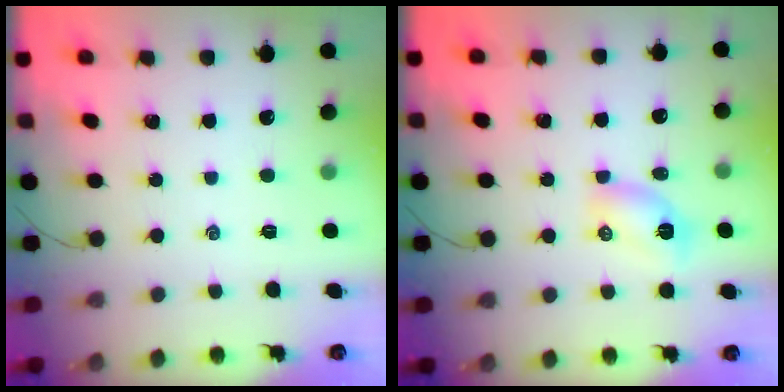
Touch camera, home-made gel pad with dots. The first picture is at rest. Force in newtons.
{"total": 5.2, "press": 5.0, "slide": 1.6}